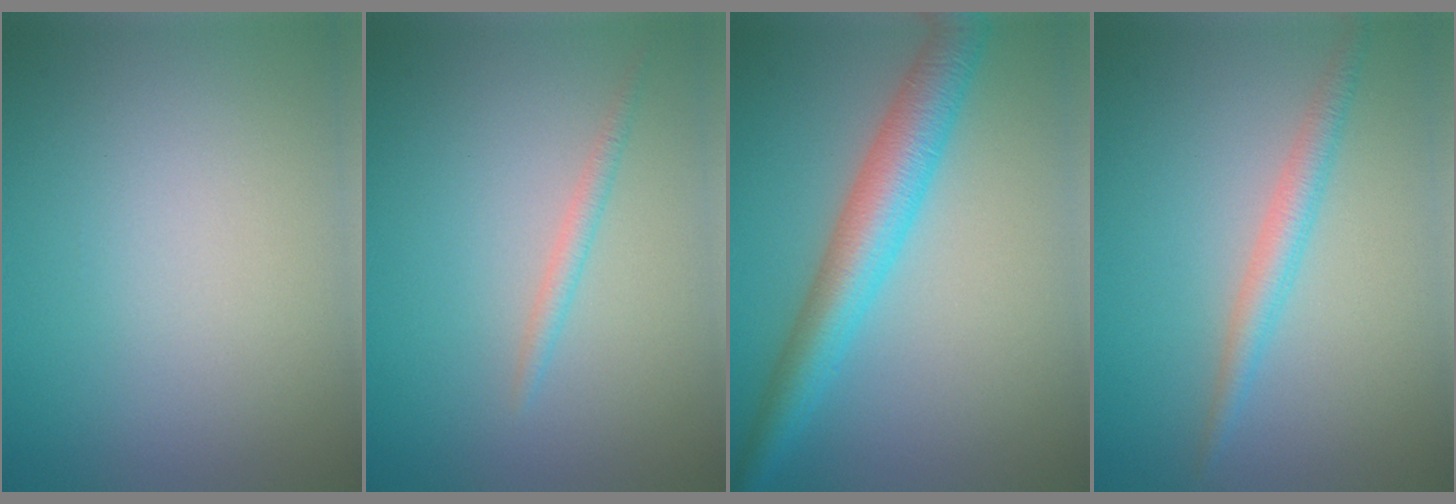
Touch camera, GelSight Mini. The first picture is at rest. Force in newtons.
{"total": 1.2, "press": 1.2, "slide": 0.0}
{"total": 5.9, "press": 5.9, "slide": 0.0}
{"total": 2.3, "press": 2.3, "slide": 0.1}